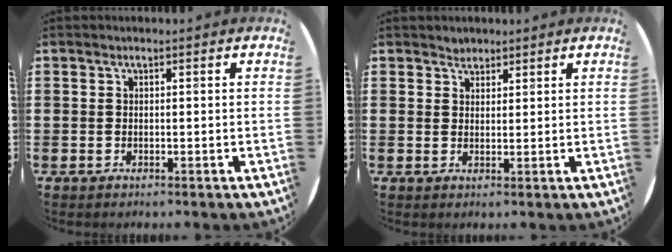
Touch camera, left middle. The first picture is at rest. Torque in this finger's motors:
{"motor_torque": [-0.02, 0.00, 0.00, 0.00]}